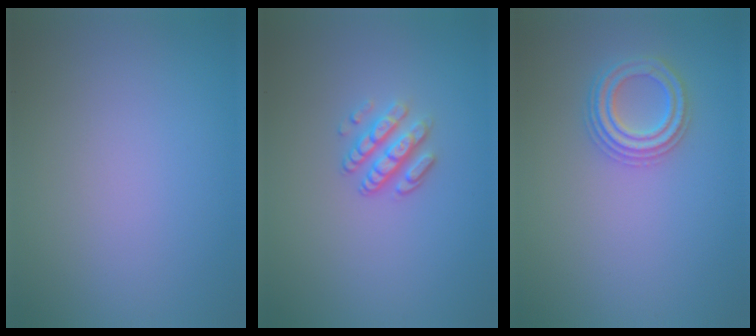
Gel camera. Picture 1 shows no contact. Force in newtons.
{"total": 3.1, "press": 2.3, "slide": 2.0}
{"total": 2.9, "press": 2.9, "slide": 0.5}